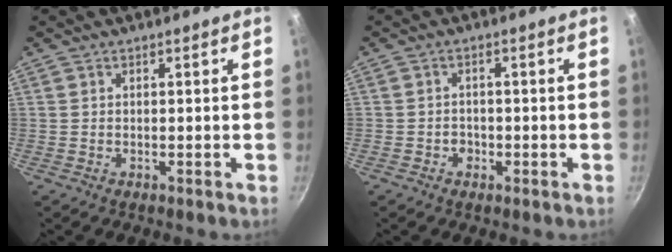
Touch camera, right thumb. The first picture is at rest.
{"total": 2.0, "force": [-0.9, 1.7, 0.6], "torque": [0.003, 0.007, -0.013]}